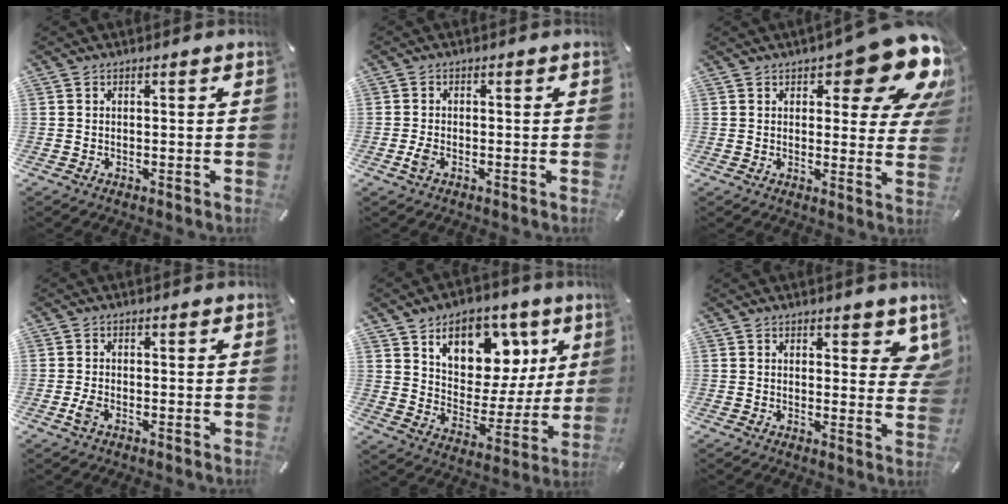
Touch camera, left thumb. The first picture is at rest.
{"total": 2.3, "force": [-1.0, 1.1, 1.7], "torque": [-0.044, -0.002, -0.022]}
{"total": 16.4, "force": [9.6, 6.1, 11.9], "torque": [-0.144, -0.072, 0.159]}
{"total": 2.5, "force": [-1.1, 1.3, 1.9], "torque": [-0.046, -0.001, -0.023]}
{"total": 14.7, "force": [8.3, 10.1, 6.8], "torque": [-0.091, -0.054, 0.147]}
{"total": 5.4, "force": [3.1, 2.9, 3.3], "torque": [-0.024, -0.022, 0.048]}